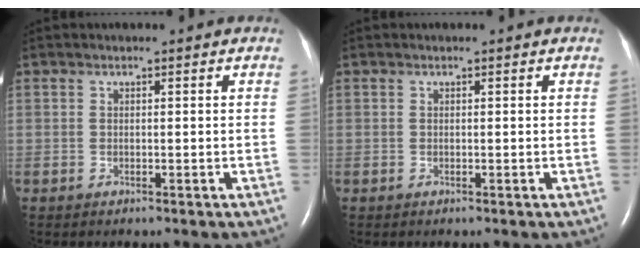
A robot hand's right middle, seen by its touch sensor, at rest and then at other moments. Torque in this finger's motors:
{"motor_torque": [0.00, 0.00, 0.00, 0.00]}